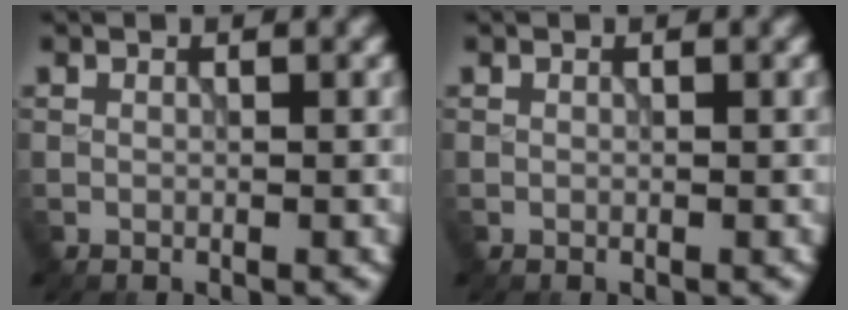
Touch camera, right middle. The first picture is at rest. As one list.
[{"total": 0.0}]